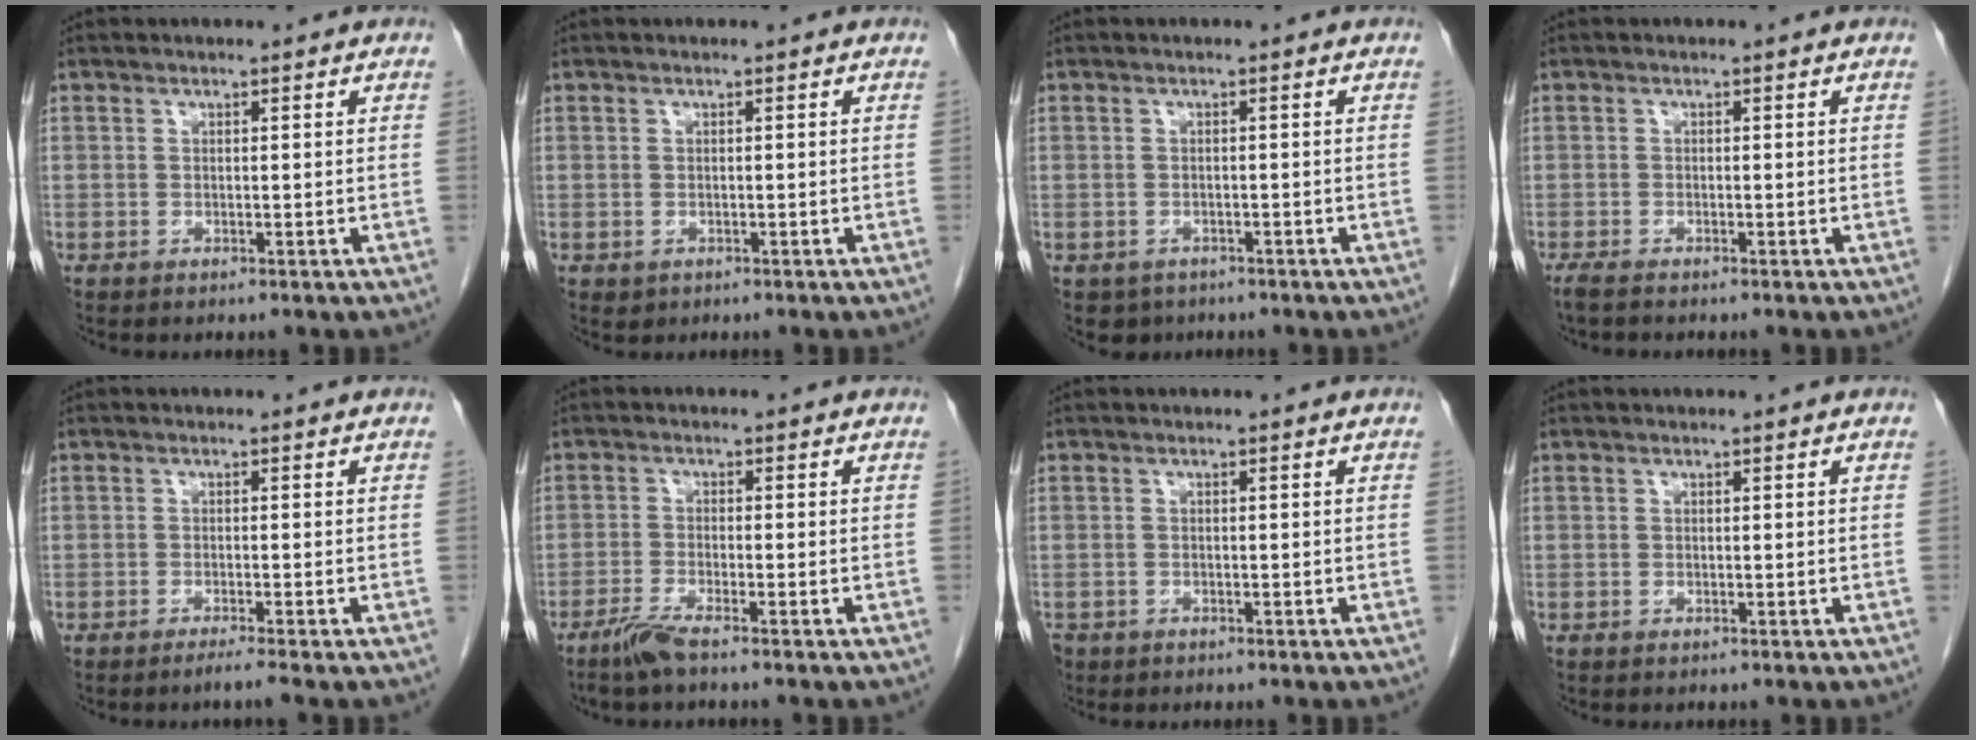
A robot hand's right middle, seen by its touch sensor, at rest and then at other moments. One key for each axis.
{"total": 0.7, "fx": -0.2, "fy": 0.7, "fz": 0.1, "tx": -0.006, "ty": 0.002, "tz": 0.004}
{"total": 2.6, "fx": -1.6, "fy": 2.0, "fz": 0.2, "tx": -0.007, "ty": 0.003, "tz": -0.023}
{"total": 1.6, "fx": -1.4, "fy": 0.2, "fz": 0.8, "tx": -0.022, "ty": -0.006, "tz": -0.025}
{"total": 1.6, "fx": -1.2, "fy": -0.7, "fz": 0.9, "tx": -0.017, "ty": 0.000, "tz": -0.024}
{"total": 3.1, "fx": -2.4, "fy": -0.2, "fz": 1.9, "tx": -0.048, "ty": -0.007, "tz": -0.054}
{"total": 4.0, "fx": -2.7, "fy": 2.8, "fz": 0.8, "tx": -0.019, "ty": -0.001, "tz": -0.047}
{"total": 0.0}